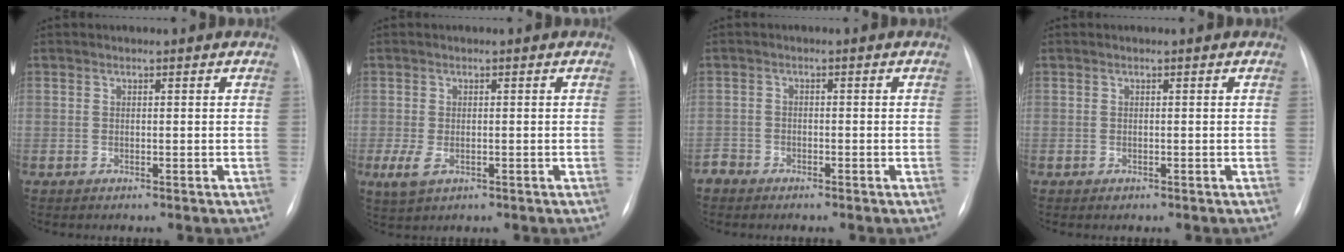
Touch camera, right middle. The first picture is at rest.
{"total": 3.1, "force": [-1.1, 1.6, 2.5], "torque": [-0.058, -0.007, -0.014]}
{"total": 1.9, "force": [-1.7, 1.0, 0.0], "torque": [-0.003, 0.002, -0.031]}
{"total": 0.0}